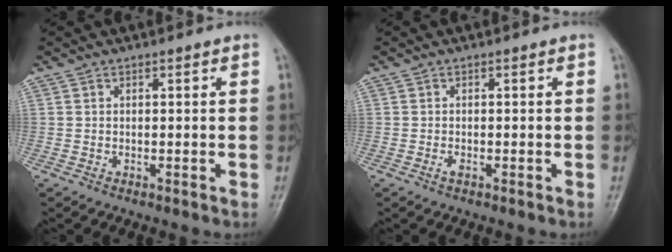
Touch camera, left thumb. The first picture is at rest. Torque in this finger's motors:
{"motor_torque": [-0.07, 0.05, -0.03, 0.03, 0.00]}